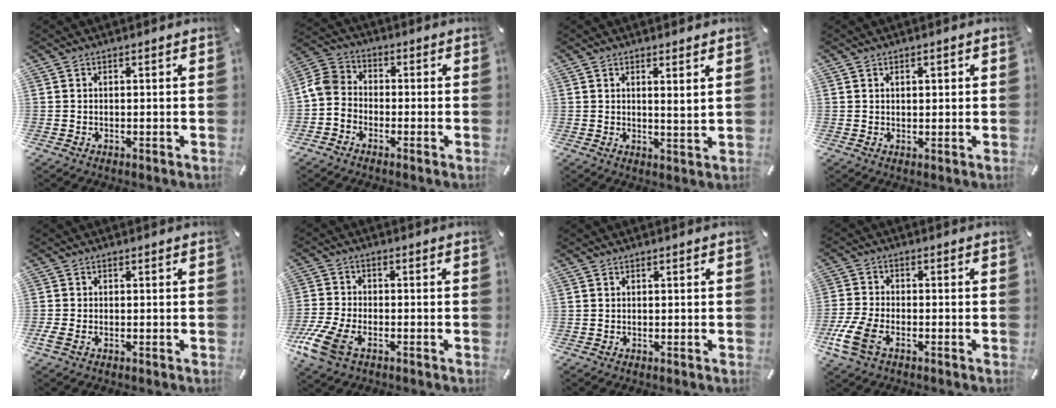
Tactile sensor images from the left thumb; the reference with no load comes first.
{"total": 6.4, "force": [-2.2, 5.3, 2.9], "torque": [-0.073, 0.020, -0.042]}
{"total": 2.8, "force": [2.1, -0.5, 1.8], "torque": [-0.038, -0.015, 0.035]}
{"total": 1.0, "force": [0.4, 0.7, 0.6], "torque": [-0.007, 0.000, 0.005]}
{"total": 1.5, "force": [-0.8, 0.8, 1.0], "torque": [-0.026, -0.004, -0.015]}
{"total": 8.9, "force": [-4.5, 4.8, 6.0], "torque": [-0.151, -0.001, -0.084]}
{"total": 0.0}
{"total": 8.0, "force": [-4.0, 4.2, 5.5], "torque": [-0.136, -0.002, -0.075]}